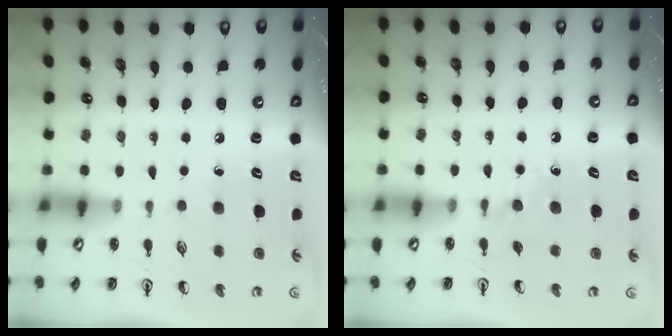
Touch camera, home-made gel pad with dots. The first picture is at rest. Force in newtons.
{"total": 3.6, "press": 3.6, "slide": 0.7}